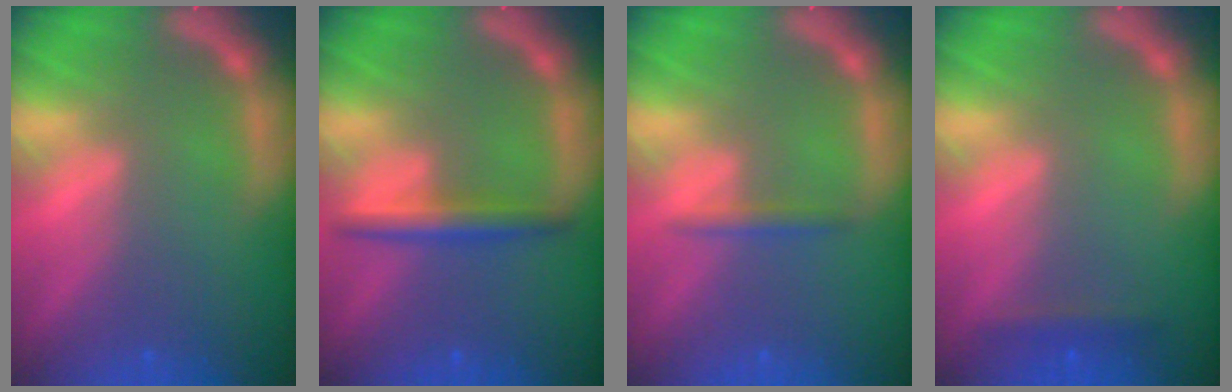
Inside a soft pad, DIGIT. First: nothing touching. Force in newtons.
{"total": 3.0}
{"total": 1.4}
{"total": 1.4}